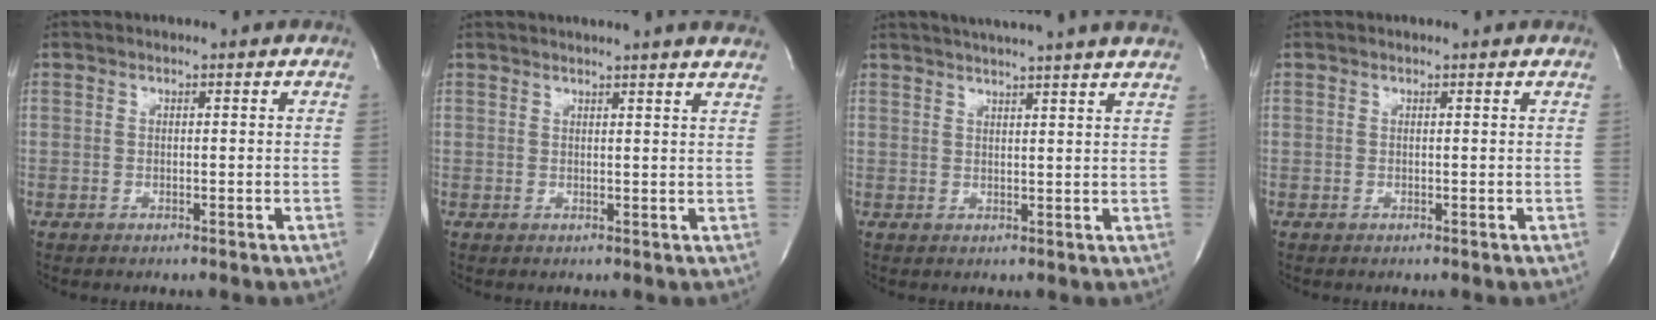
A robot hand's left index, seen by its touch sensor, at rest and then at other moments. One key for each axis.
{"total": 10.4, "fx": 9.6, "fy": -0.3, "fz": 4.0, "tx": -0.060, "ty": -0.002, "tz": 0.097}
{"total": 14.0, "fx": 12.4, "fy": -0.9, "fz": 6.3, "tx": -0.111, "ty": 0.005, "tz": 0.153}
{"total": 1.0, "fx": 0.9, "fy": -0.1, "fz": 0.2, "tx": -0.013, "ty": -0.001, "tz": 0.009}